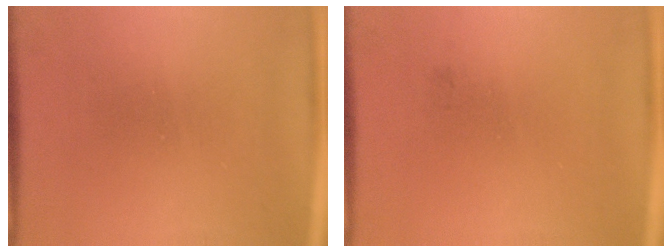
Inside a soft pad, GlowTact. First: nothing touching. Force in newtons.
{"total": 0.7}